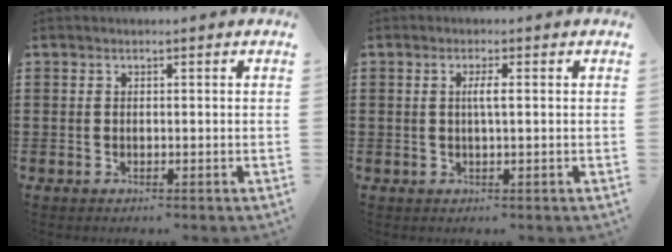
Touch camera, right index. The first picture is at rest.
{"total": 2.0, "force": [0.1, 0.1, 1.9], "torque": [-0.038, -0.001, 0.000]}